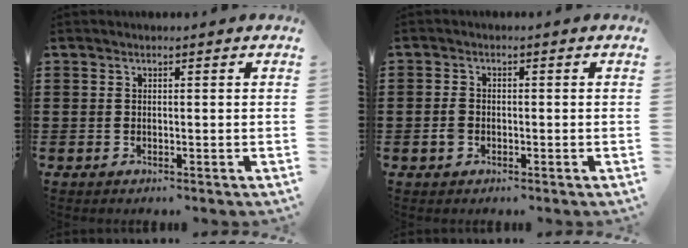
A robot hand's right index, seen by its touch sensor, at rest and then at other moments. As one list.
[{"total": 1.9, "force": [-0.8, 1.3, 1.2], "torque": [-0.038, -0.005, -0.020]}]